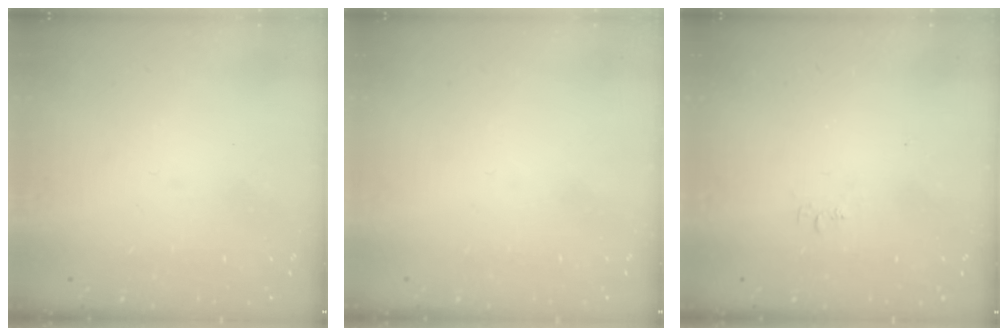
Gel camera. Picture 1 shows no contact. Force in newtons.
{"total": 1.8, "press": 1.7, "slide": 0.1}
{"total": 5.8, "press": 5.8, "slide": 0.5}